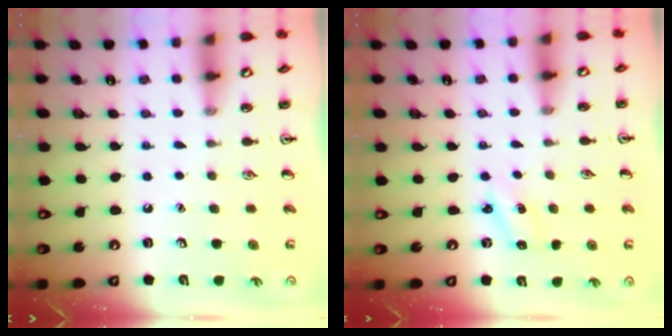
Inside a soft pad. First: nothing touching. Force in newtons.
{"total": 2.5, "press": 2.3, "slide": 0.9}